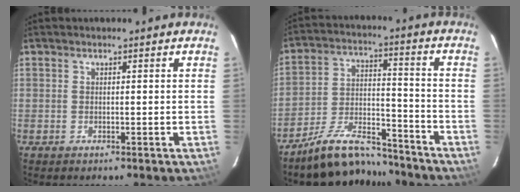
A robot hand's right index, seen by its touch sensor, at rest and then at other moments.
{"total": 13.5, "force": [-11.7, 4.3, 5.1], "torque": [-0.109, 0.021, -0.190]}